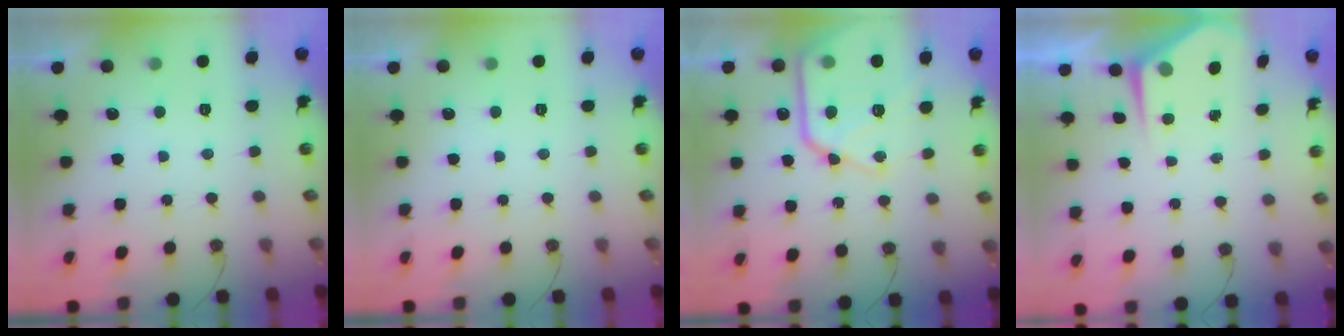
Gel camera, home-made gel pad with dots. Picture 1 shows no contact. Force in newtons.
{"total": 0.0}
{"total": 19.6, "press": 19.5, "slide": 1.1}
{"total": 5.1, "press": 5.1, "slide": 0.1}